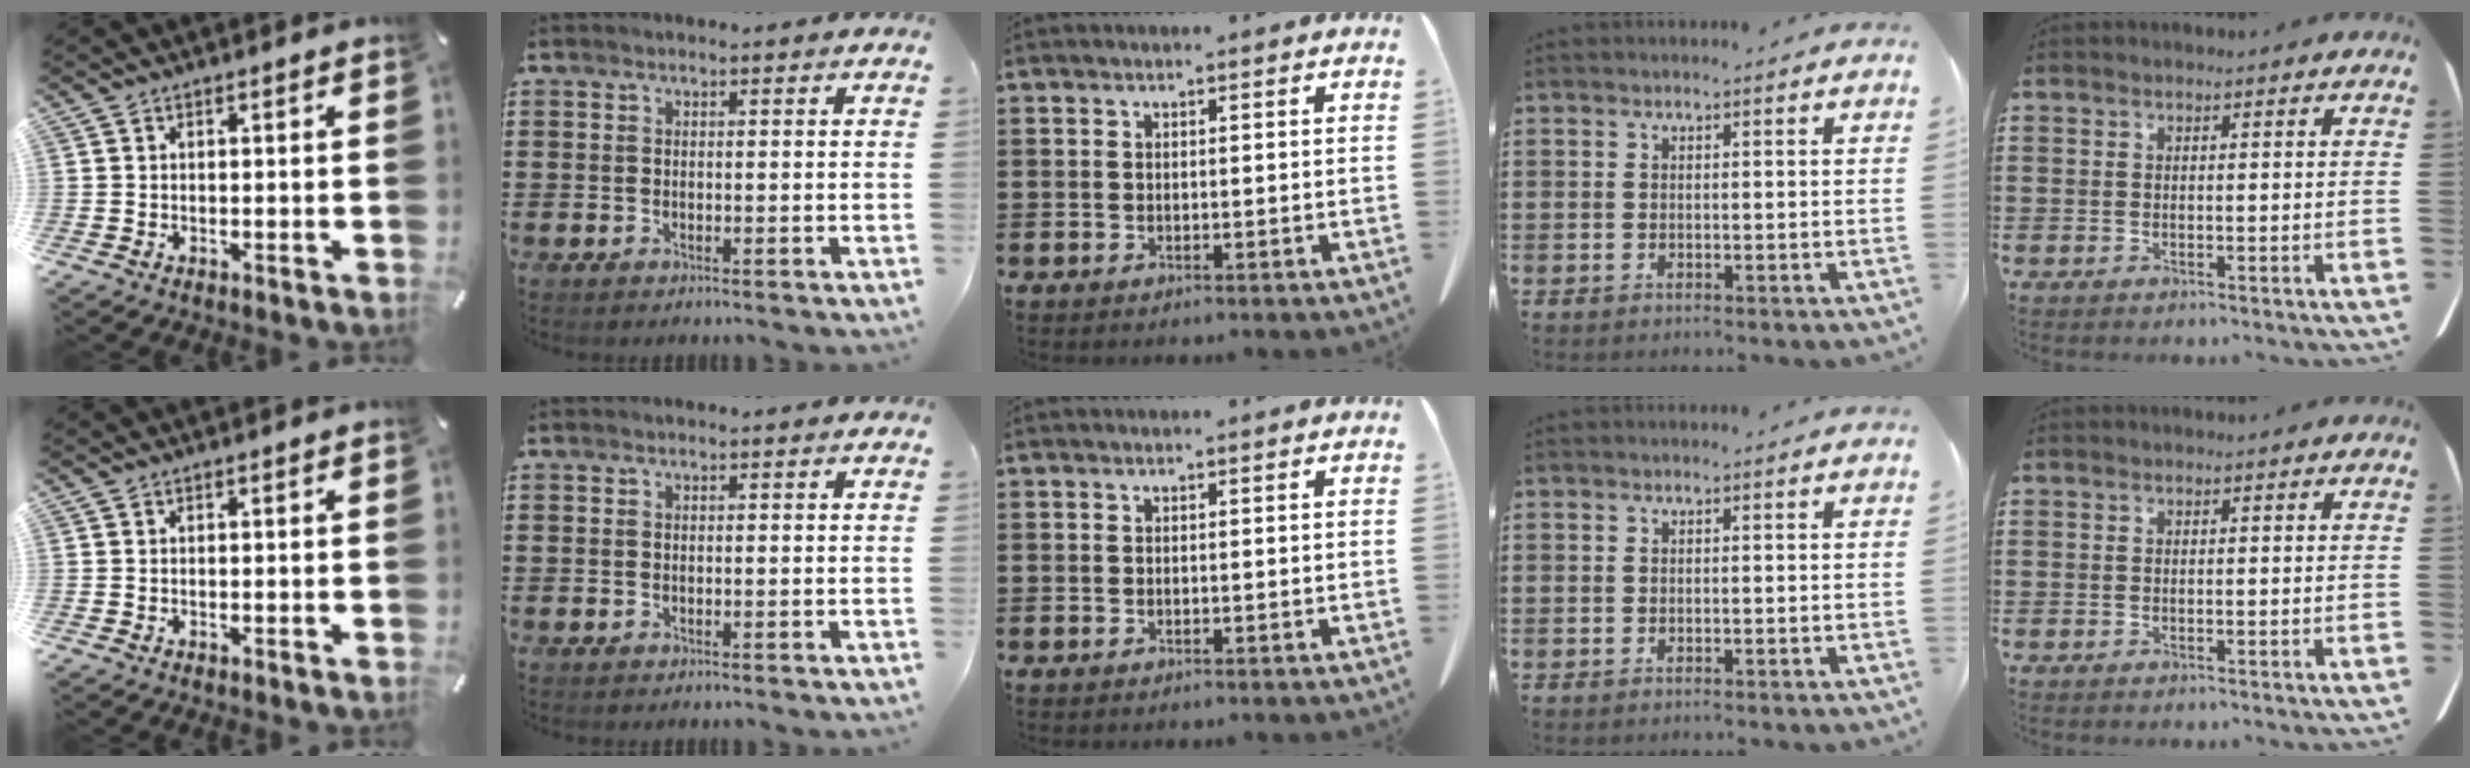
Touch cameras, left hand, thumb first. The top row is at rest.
{}